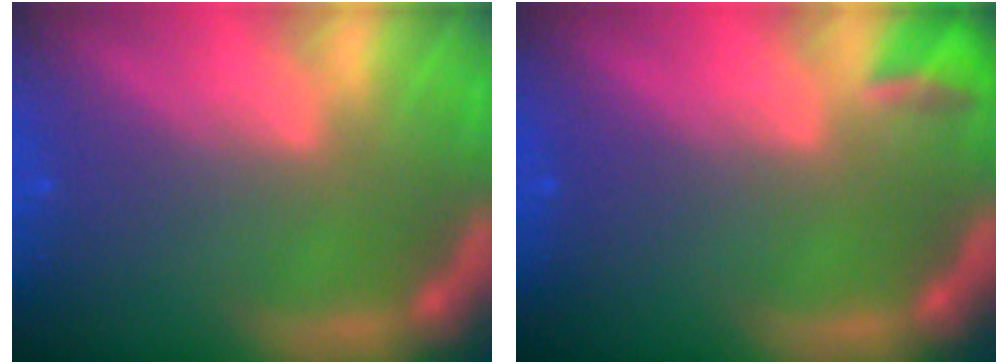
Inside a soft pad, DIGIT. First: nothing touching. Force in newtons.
{"total": 1.9}